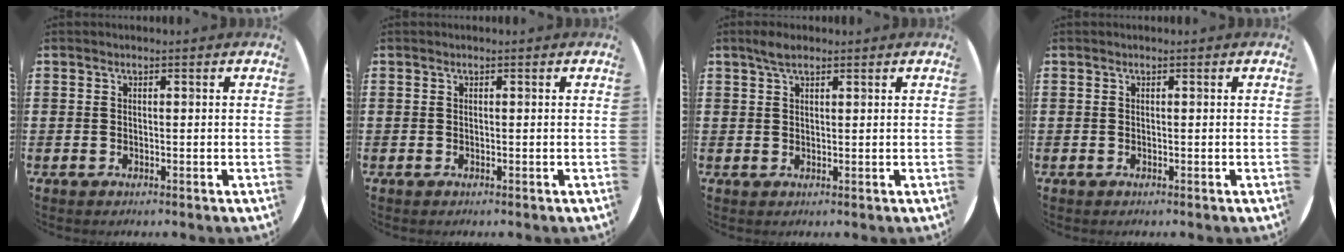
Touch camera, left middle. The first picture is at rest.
{"total": 0.0}
{"total": 2.4, "force": [1.8, 0.9, 1.3], "torque": [-0.020, 0.004, 0.029]}
{"total": 0.0}